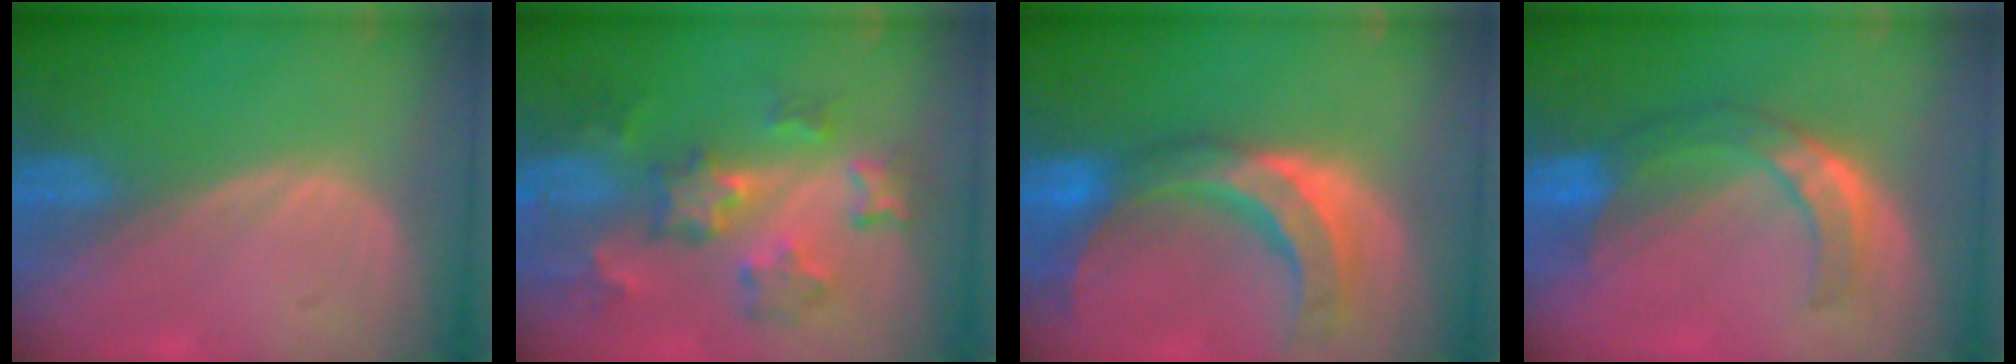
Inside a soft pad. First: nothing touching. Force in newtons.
{"total": 8.9, "press": 7.9, "slide": 4.2}
{"total": 10.9, "press": 9.4, "slide": 5.4}
{"total": 7.6, "press": 6.4, "slide": 4.0}